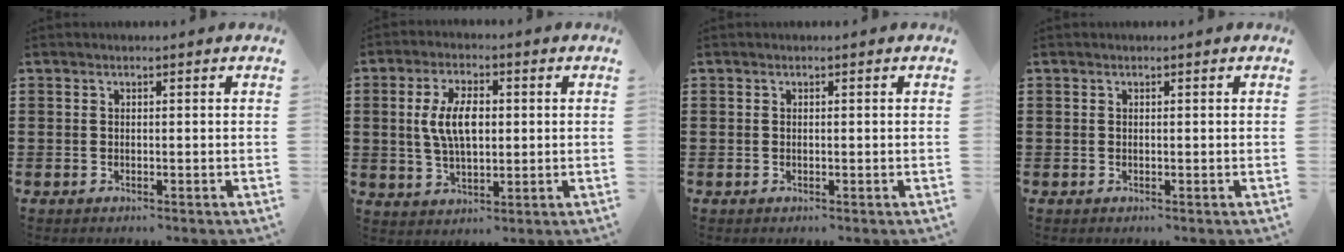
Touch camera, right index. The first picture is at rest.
{"total": 7.3, "force": [0.7, 3.4, 6.4], "torque": [-0.140, 0.007, 0.008]}
{"total": 0.0}
{"total": 0.0}